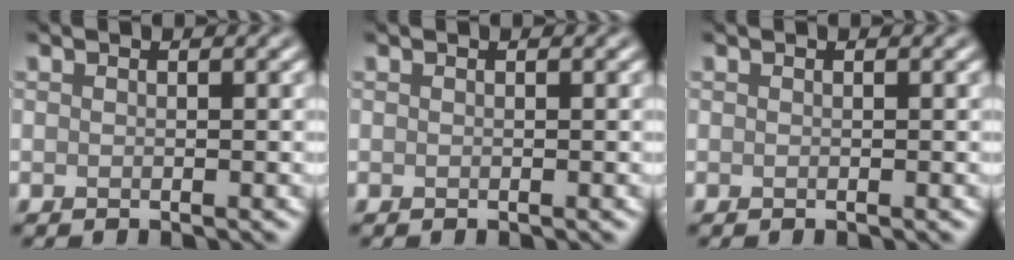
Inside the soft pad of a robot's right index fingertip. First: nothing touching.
{"total": 0.0}
{"total": 0.0}